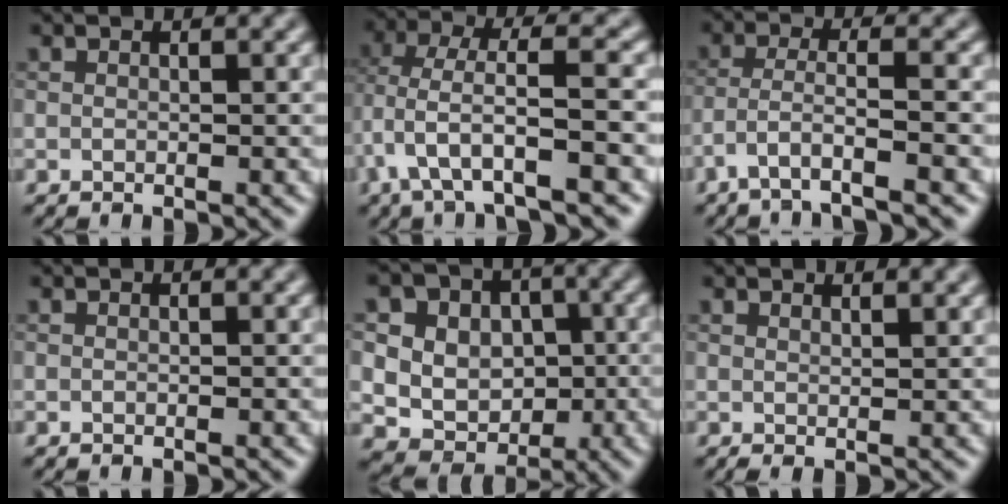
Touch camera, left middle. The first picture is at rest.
{"total": 6.0, "force": [-1.6, 1.4, 5.6], "torque": [-0.112, 0.011, -0.034]}
{"total": 3.8, "force": [-2.4, 0.4, 2.9], "torque": [-0.054, 0.003, -0.056]}
{"total": 0.0}
{"total": 12.3, "force": [3.8, 10.4, 5.5], "torque": [-0.104, 0.027, 0.059]}
{"total": 1.5, "force": [1.3, 0.4, 0.8], "torque": [-0.011, -0.001, 0.017]}